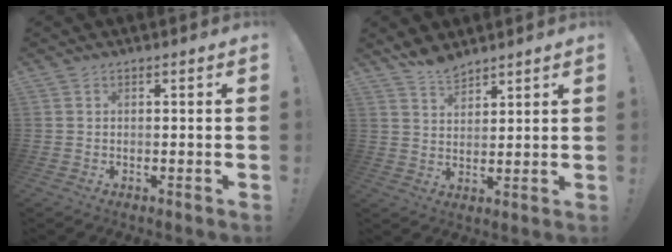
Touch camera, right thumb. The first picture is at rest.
{"total": 5.5, "force": [5.1, 1.6, 1.4], "torque": [-0.028, -0.033, 0.095]}